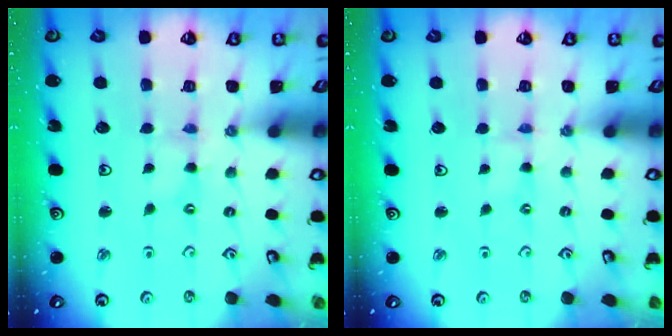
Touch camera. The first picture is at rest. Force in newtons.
{"total": 0.0}